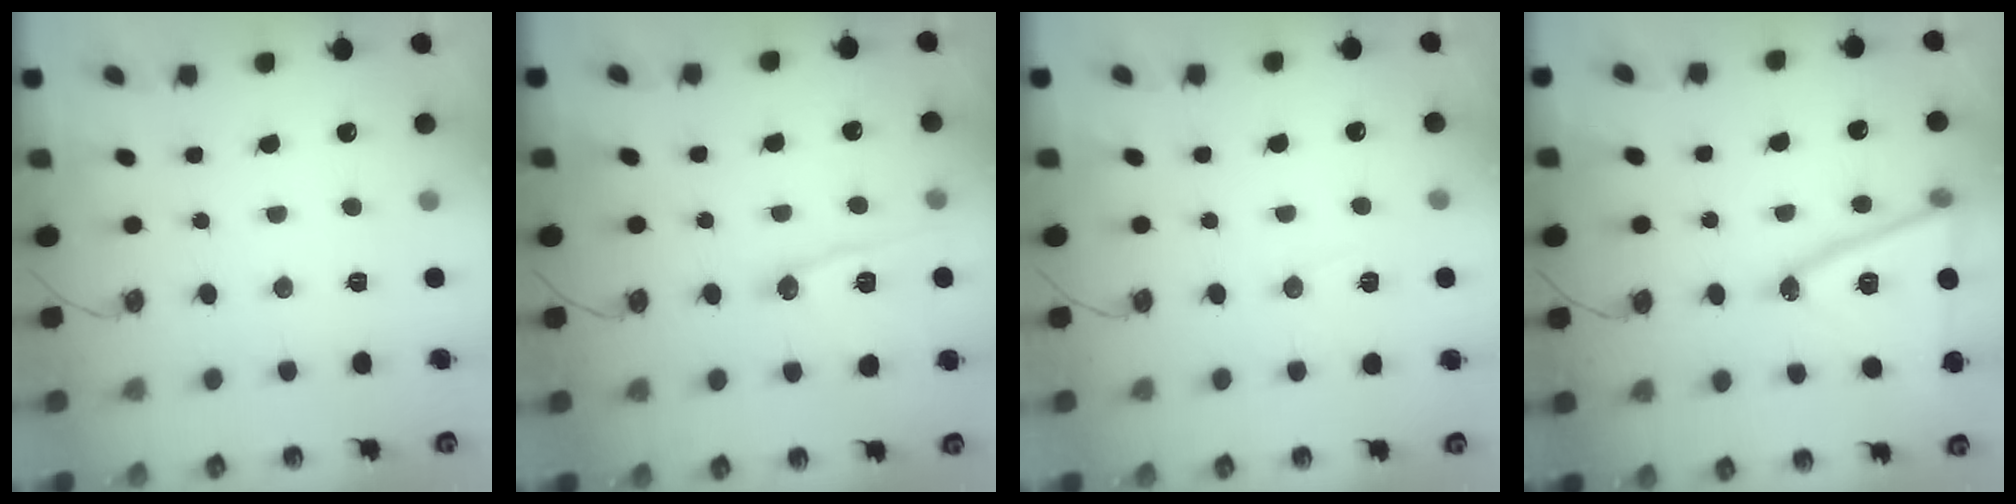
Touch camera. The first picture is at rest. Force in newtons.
{"total": 12.1, "press": 12.0, "slide": 0.7}
{"total": 5.8, "press": 4.5, "slide": 3.7}
{"total": 17.3, "press": 17.0, "slide": 3.5}